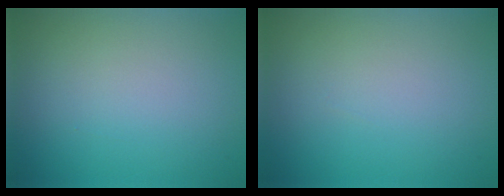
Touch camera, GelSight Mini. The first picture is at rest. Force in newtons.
{"total": 0.0}